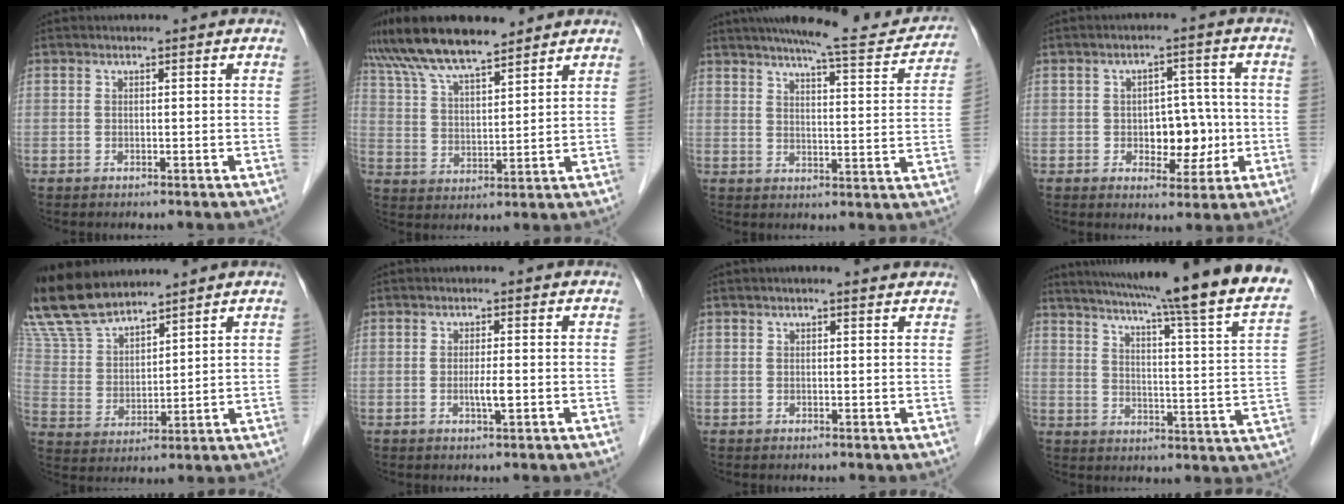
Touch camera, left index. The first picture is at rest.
{"total": 11.9, "force": [9.9, 2.1, 6.4], "torque": [-0.125, 0.022, 0.184]}
{"total": 15.0, "force": [13.6, 1.6, 6.0], "torque": [-0.081, -0.015, 0.172]}
{"total": 6.3, "force": [-1.1, 3.8, 4.9], "torque": [-0.064, 0.010, -0.010]}
{"total": 12.4, "force": [11.2, 2.5, 4.5], "torque": [-0.109, 0.010, 0.232]}
{"total": 1.9, "force": [-0.5, -0.1, 1.9], "torque": [-0.035, -0.007, -0.008]}
{"total": 3.1, "force": [2.7, 0.5, 1.5], "torque": [-0.019, 0.015, 0.026]}
{"total": 27.8, "force": [22.7, -0.8, 15.9], "torque": [-0.239, -0.053, 0.288]}